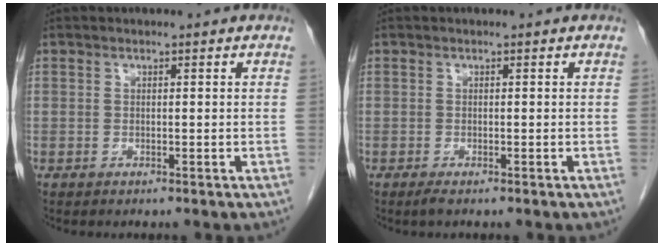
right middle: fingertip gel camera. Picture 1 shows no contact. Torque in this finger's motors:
{"motor_torque": [0.29, -0.05, 0.09, 0.02]}